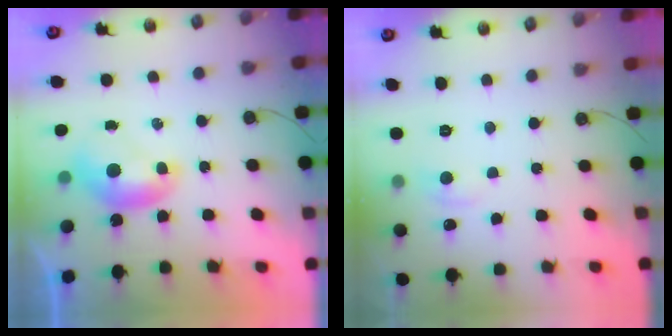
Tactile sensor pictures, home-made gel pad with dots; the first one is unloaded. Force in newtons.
{"total": 0.9, "press": 0.3, "slide": 0.8}